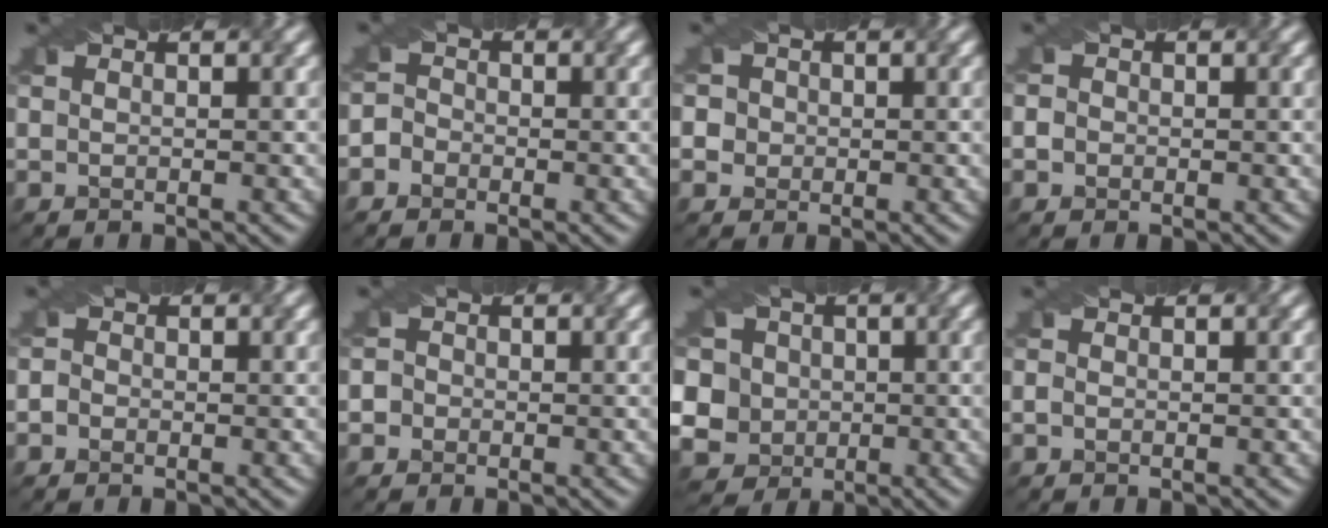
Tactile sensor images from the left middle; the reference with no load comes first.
{"total": 1.8, "force": [-1.2, 1.4, 0.2], "torque": [0.014, 0.013, -0.032]}
{"total": 4.0, "force": [0.8, 3.7, 1.3], "torque": [-0.018, 0.031, -0.004]}
{"total": 1.6, "force": [0.0, 1.4, 0.6], "torque": [0.005, 0.021, -0.017]}
{"total": 1.4, "force": [-0.3, 1.3, 0.5], "torque": [0.009, 0.015, -0.022]}
{"total": 2.0, "force": [-0.2, 1.8, 0.6], "torque": [0.014, 0.024, -0.030]}
{"total": 8.8, "force": [0.7, 7.9, 3.9], "torque": [-0.085, 0.029, -0.023]}
{"total": 0.5, "force": [-0.5, 0.0, 0.1], "torque": [-0.005, 0.000, -0.007]}